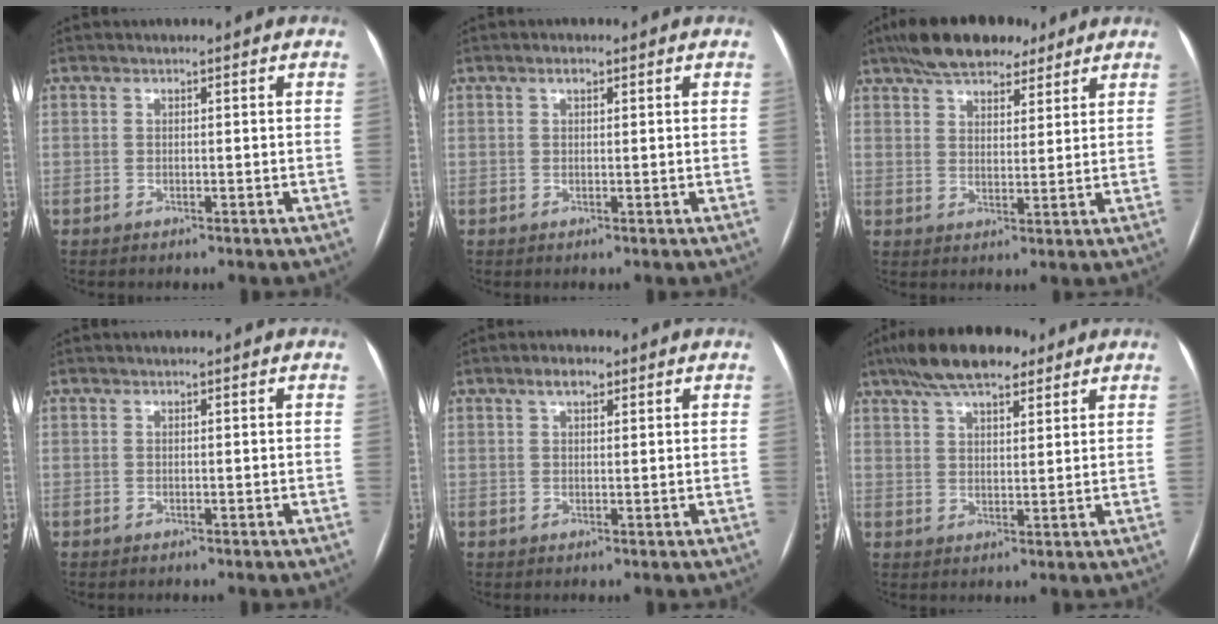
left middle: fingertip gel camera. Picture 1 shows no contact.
{"total": 1.0, "force": [0.6, 0.4, 0.7], "torque": [-0.014, 0.005, 0.010]}
{"total": 12.0, "force": [9.1, 4.9, 6.0], "torque": [-0.095, 0.034, 0.149]}
{"total": 0.0}
{"total": 2.6, "force": [1.6, 1.1, 1.8], "torque": [-0.034, 0.010, 0.028]}
{"total": 11.0, "force": [7.9, 3.6, 6.7], "torque": [-0.121, 0.029, 0.136]}